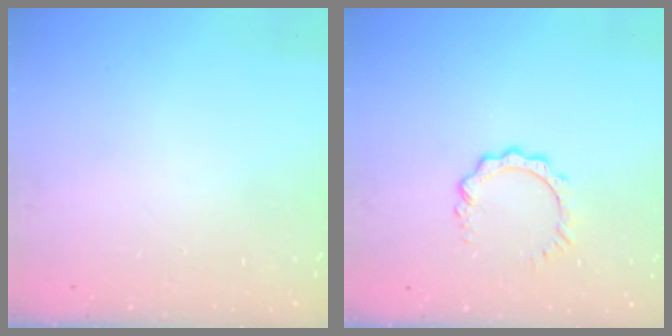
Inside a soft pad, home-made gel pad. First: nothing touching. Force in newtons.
{"total": 5.9, "press": 5.9, "slide": 0.5}